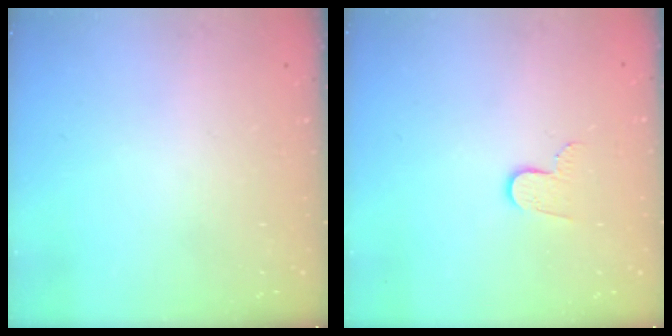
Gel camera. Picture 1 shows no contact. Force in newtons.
{"total": 6.0, "press": 6.0, "slide": 0.4}